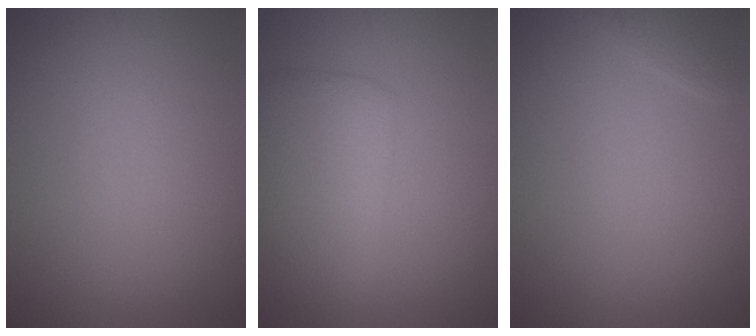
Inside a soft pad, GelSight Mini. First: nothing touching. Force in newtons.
{"total": 5.4, "press": 5.4, "slide": 0.2}
{"total": 1.4, "press": 1.4, "slide": 0.1}